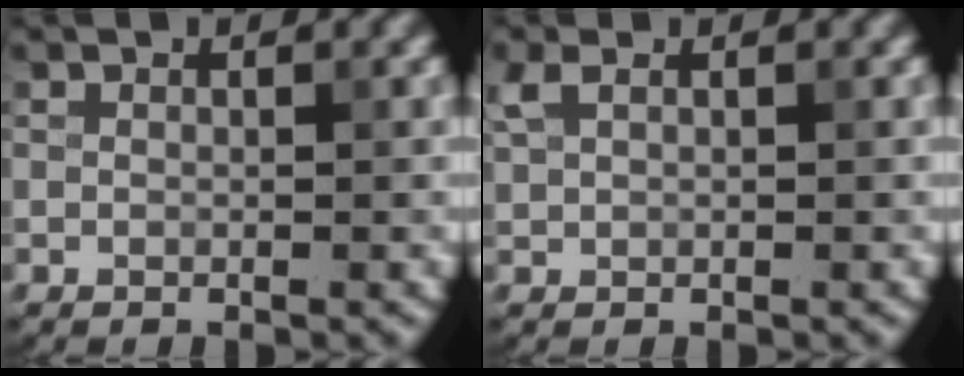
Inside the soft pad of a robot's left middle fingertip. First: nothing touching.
{"total": 1.6, "force": [0.9, 0.7, 1.1], "torque": [-0.031, 0.008, 0.018]}